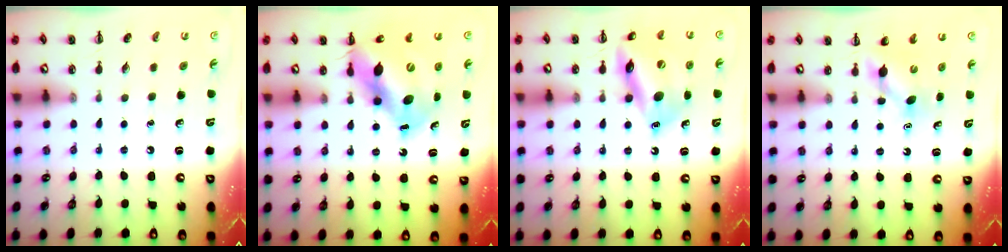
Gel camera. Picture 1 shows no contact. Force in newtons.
{"total": 12.1, "press": 11.7, "slide": 3.0}
{"total": 16.3, "press": 16.1, "slide": 2.2}
{"total": 4.3, "press": 4.1, "slide": 1.2}